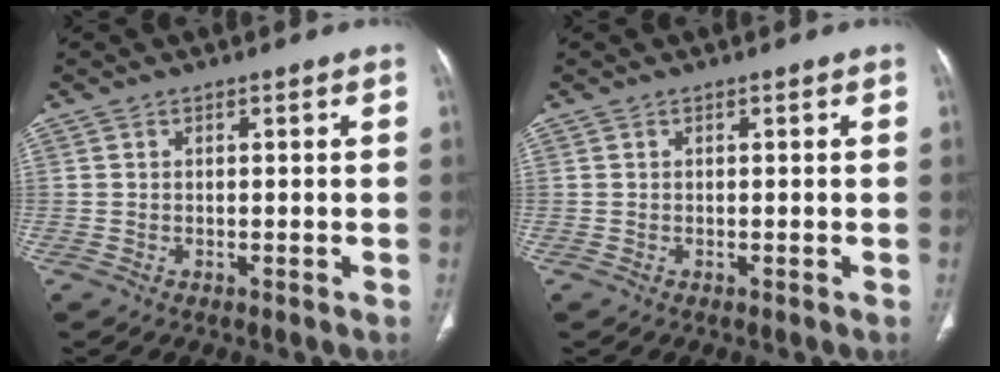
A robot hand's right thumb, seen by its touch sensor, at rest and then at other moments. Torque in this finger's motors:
{"motor_torque": [0.00, -0.01, 0.17, -0.04, 0.00]}